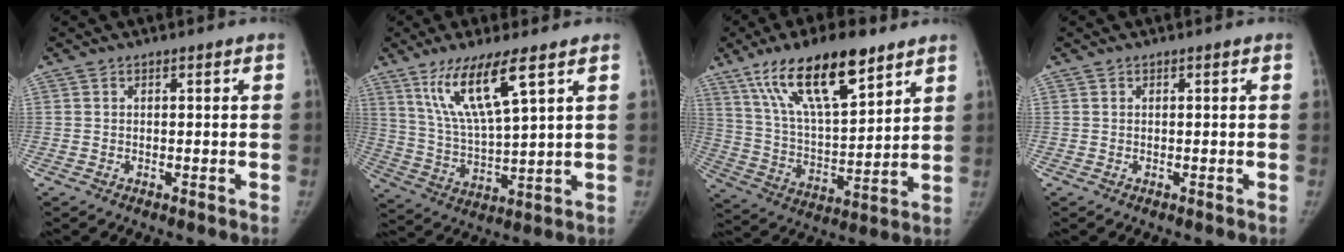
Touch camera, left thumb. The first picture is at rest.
{"total": 12.8, "force": [7.1, 2.3, 10.4], "torque": [-0.206, -0.037, 0.146]}
{"total": 18.9, "force": [11.9, 6.7, 13.1], "torque": [-0.196, -0.046, 0.217]}
{"total": 0.0}